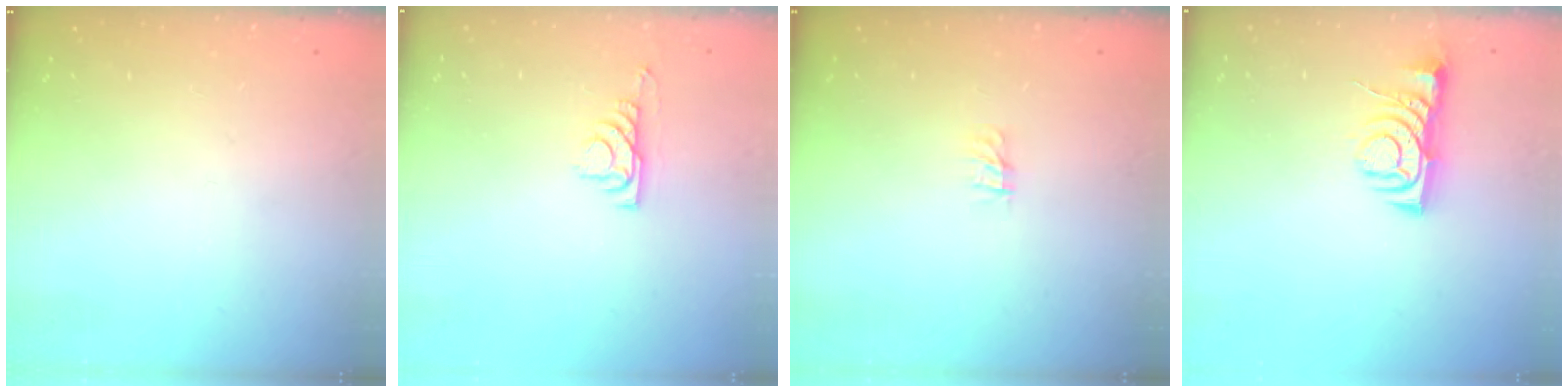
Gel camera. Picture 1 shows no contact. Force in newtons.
{"total": 5.0, "press": 4.9, "slide": 0.7}
{"total": 0.0}
{"total": 5.5, "press": 5.4, "slide": 0.7}